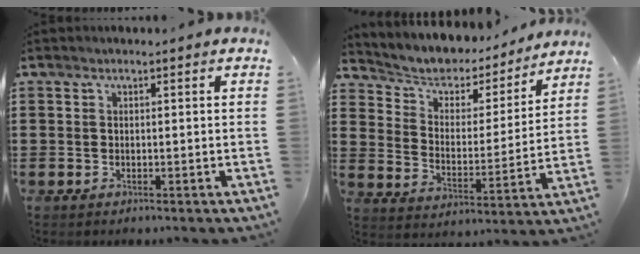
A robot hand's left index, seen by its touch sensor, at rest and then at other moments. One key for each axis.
{"total": 4.5, "fx": 3.8, "fy": 2.3, "fz": 0.8, "tx": -0.045, "ty": -0.031, "tz": 0.058}